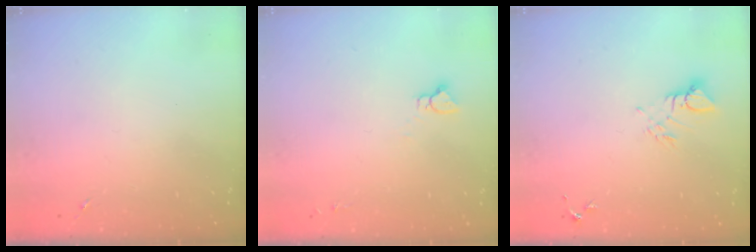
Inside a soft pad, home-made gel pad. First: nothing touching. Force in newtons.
{"total": 2.9, "press": 2.9, "slide": 0.2}
{"total": 4.8, "press": 4.8, "slide": 0.2}